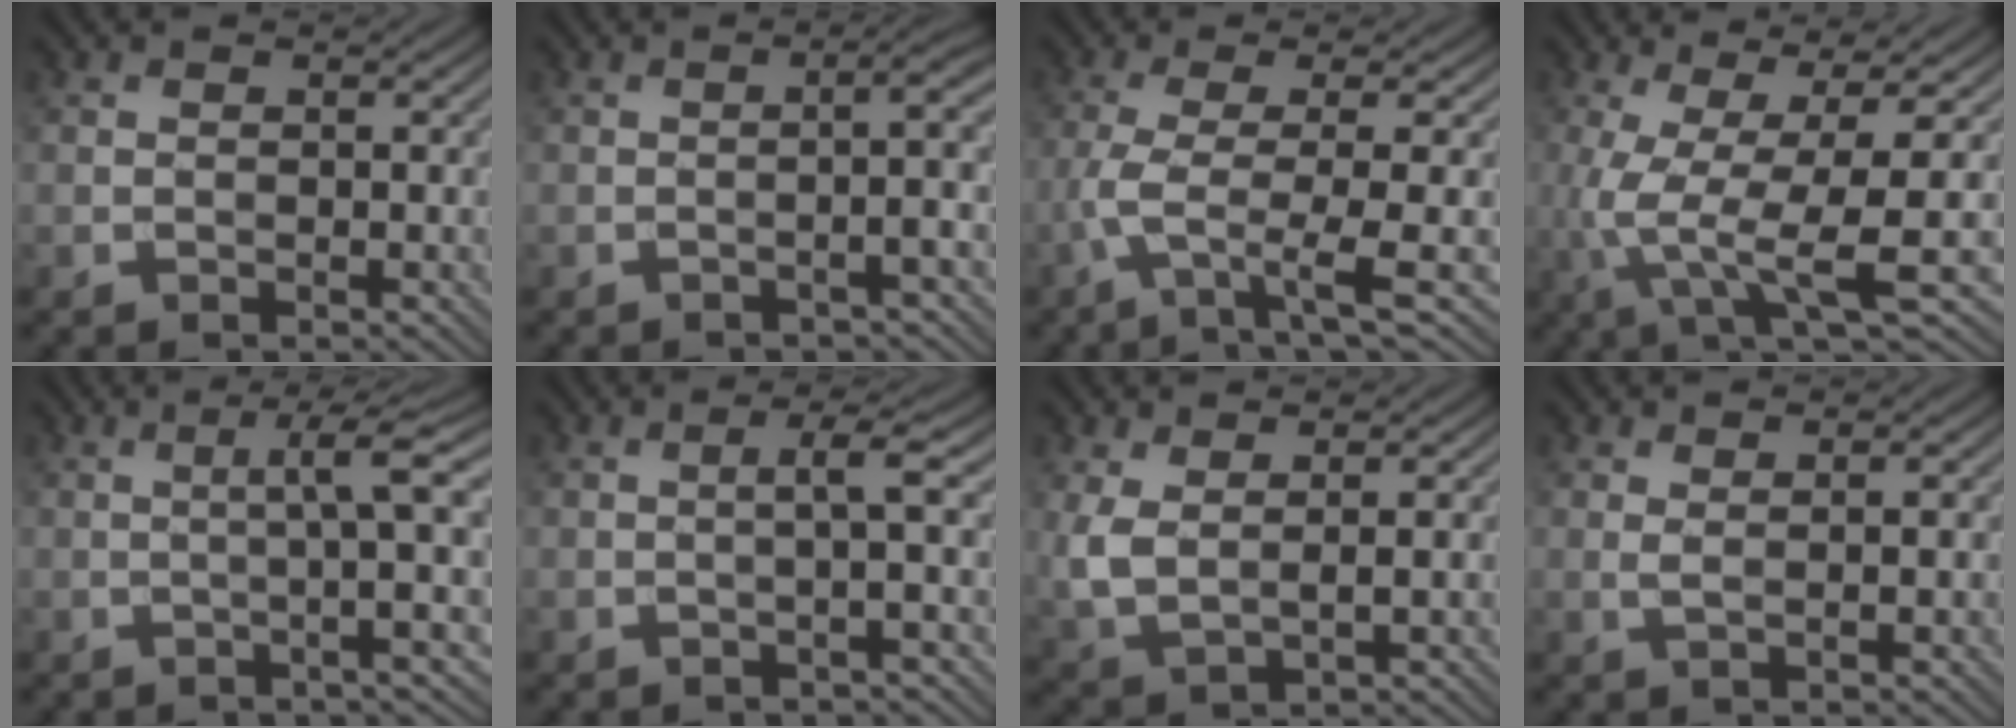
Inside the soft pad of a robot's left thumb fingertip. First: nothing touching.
{"total": 4.3, "force": [-0.6, 0.4, 4.3], "torque": [-0.059, 0.016, -0.026]}
{"total": 5.8, "force": [-1.3, 0.7, 5.6], "torque": [-0.115, 0.001, -0.035]}
{"total": 10.1, "force": [-1.2, 2.2, 9.8], "torque": [-0.191, 0.000, -0.014]}
{"total": 6.9, "force": [0.1, 0.3, 6.9], "torque": [-0.118, 0.016, -0.004]}
{"total": 2.8, "force": [0.0, -0.1, 2.8], "torque": [-0.048, 0.009, -0.010]}
{"total": 4.2, "force": [1.3, 1.8, 3.5], "torque": [-0.095, -0.004, 0.026]}
{"total": 1.6, "force": [0.6, 0.3, 1.4], "torque": [-0.030, 0.006, 0.008]}